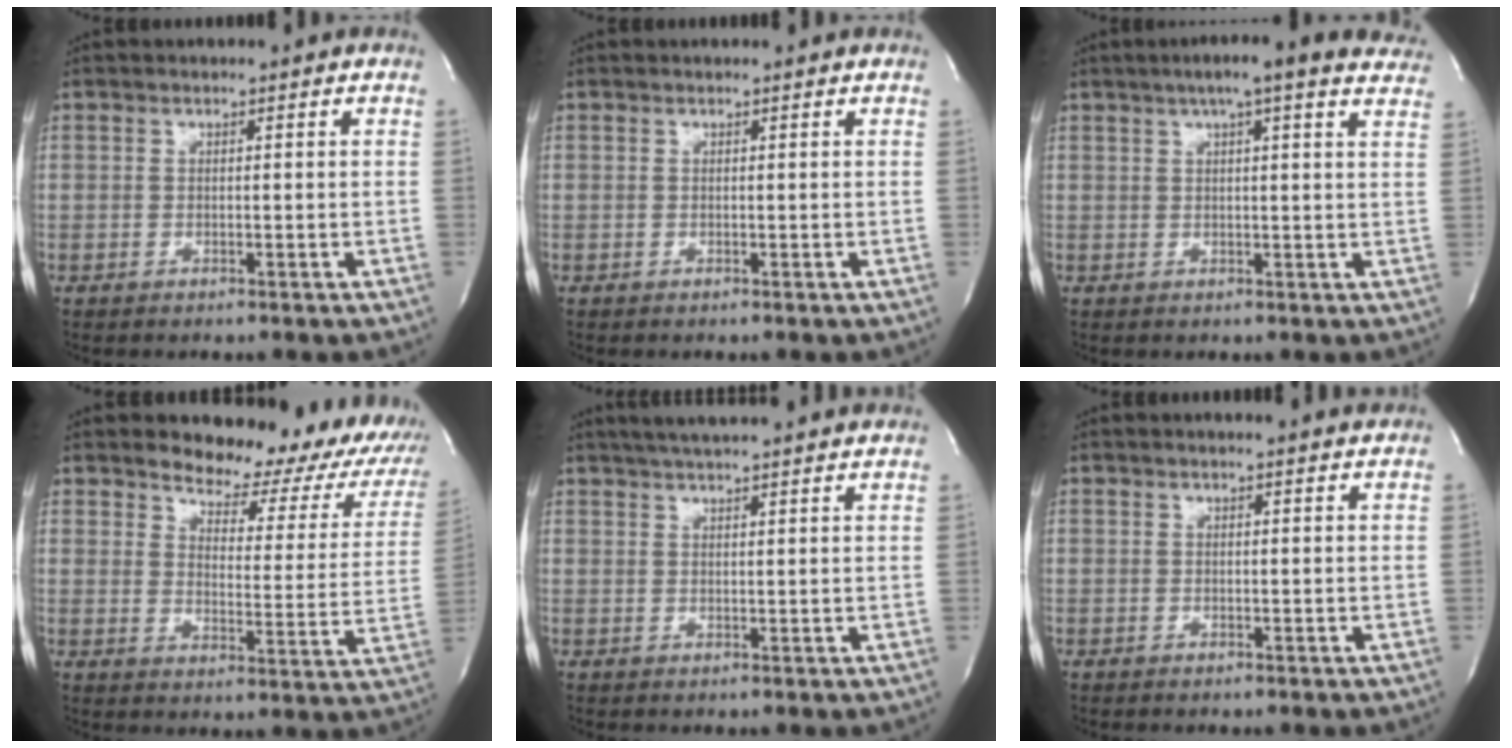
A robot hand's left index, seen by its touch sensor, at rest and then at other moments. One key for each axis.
{"total": 0.5, "fx": 0.5, "fy": -0.1, "fz": 0.2, "tx": -0.006, "ty": -0.001, "tz": 0.005}
{"total": 14.3, "fx": 11.4, "fy": 1.6, "fz": 8.5, "tx": -0.122, "ty": 0.029, "tz": 0.132}
{"total": 15.8, "fx": 12.8, "fy": 5.7, "fz": 7.2, "tx": -0.062, "ty": -0.029, "tz": 0.134}
{"total": 11.7, "fx": 10.3, "fy": 0.3, "fz": 5.5, "tx": -0.092, "ty": 0.025, "tz": 0.134}
{"total": 3.5, "fx": 3.2, "fy": -0.3, "fz": 1.2, "tx": -0.021, "ty": -0.001, "tz": 0.032}